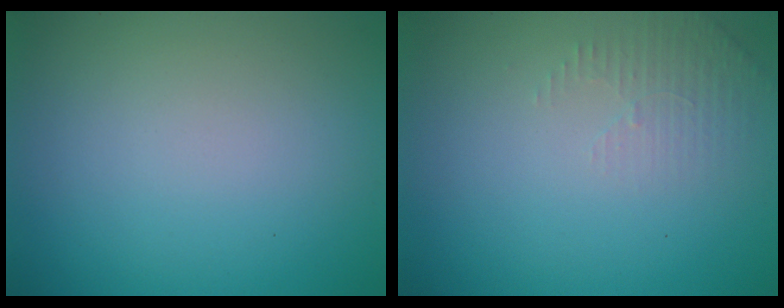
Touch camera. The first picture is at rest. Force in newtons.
{"total": 1.5, "press": 1.5, "slide": 0.4}